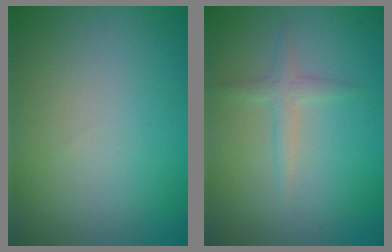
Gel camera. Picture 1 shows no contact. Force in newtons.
{"total": 1.5, "press": 1.5, "slide": 0.1}